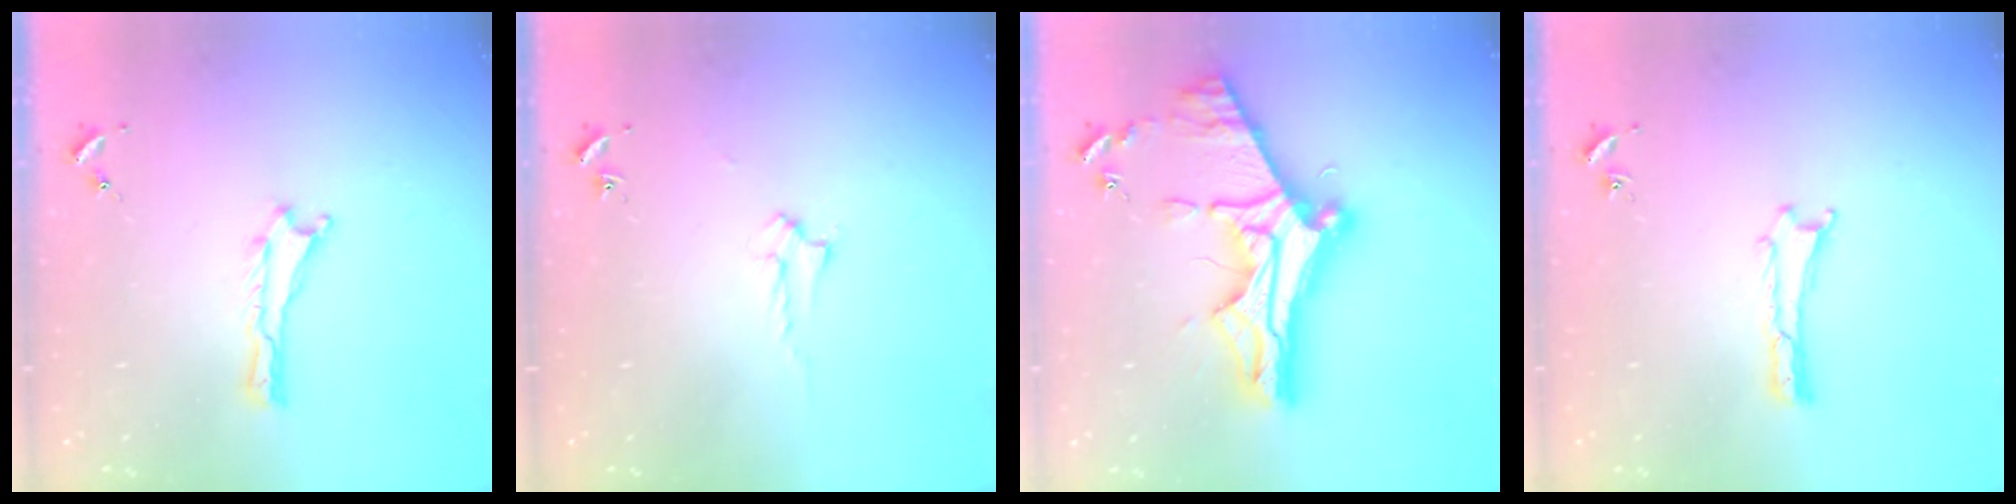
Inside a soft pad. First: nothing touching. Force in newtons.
{"total": 2.0, "press": 2.0, "slide": 0.2}
{"total": 13.3, "press": 13.2, "slide": 1.4}
{"total": 0.0}